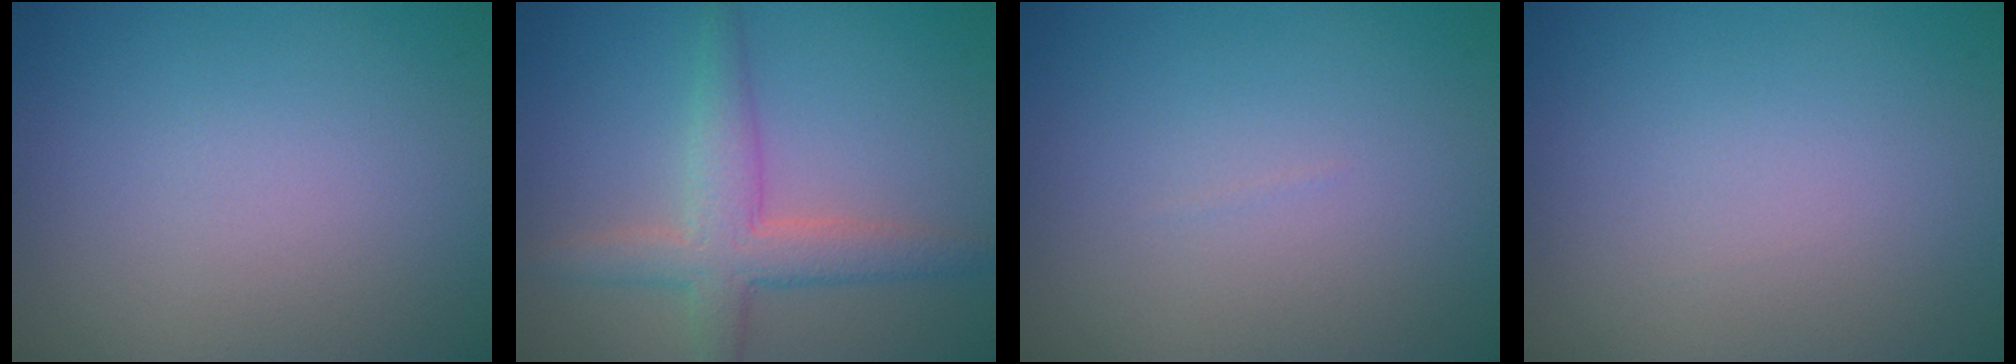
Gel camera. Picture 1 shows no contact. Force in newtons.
{"total": 4.3, "press": 4.3, "slide": 0.1}
{"total": 0.0}
{"total": 0.0}